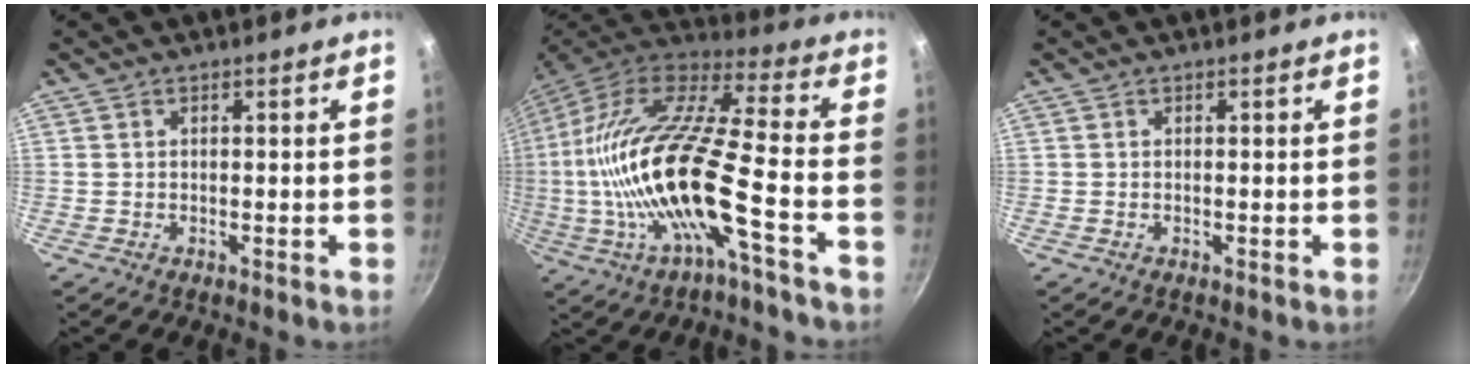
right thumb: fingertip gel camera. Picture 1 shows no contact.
{"total": 23.4, "force": [-5.4, 5.3, 22.1], "torque": [-0.411, 0.031, -0.116]}
{"total": 0.0}